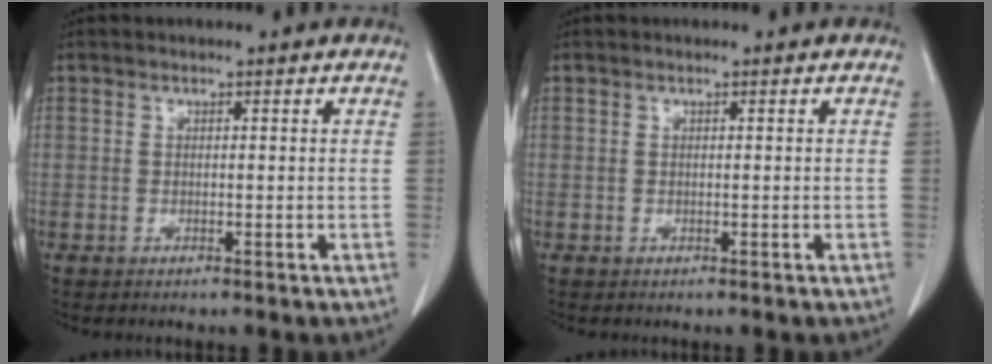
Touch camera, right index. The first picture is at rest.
{"total": 0.0}